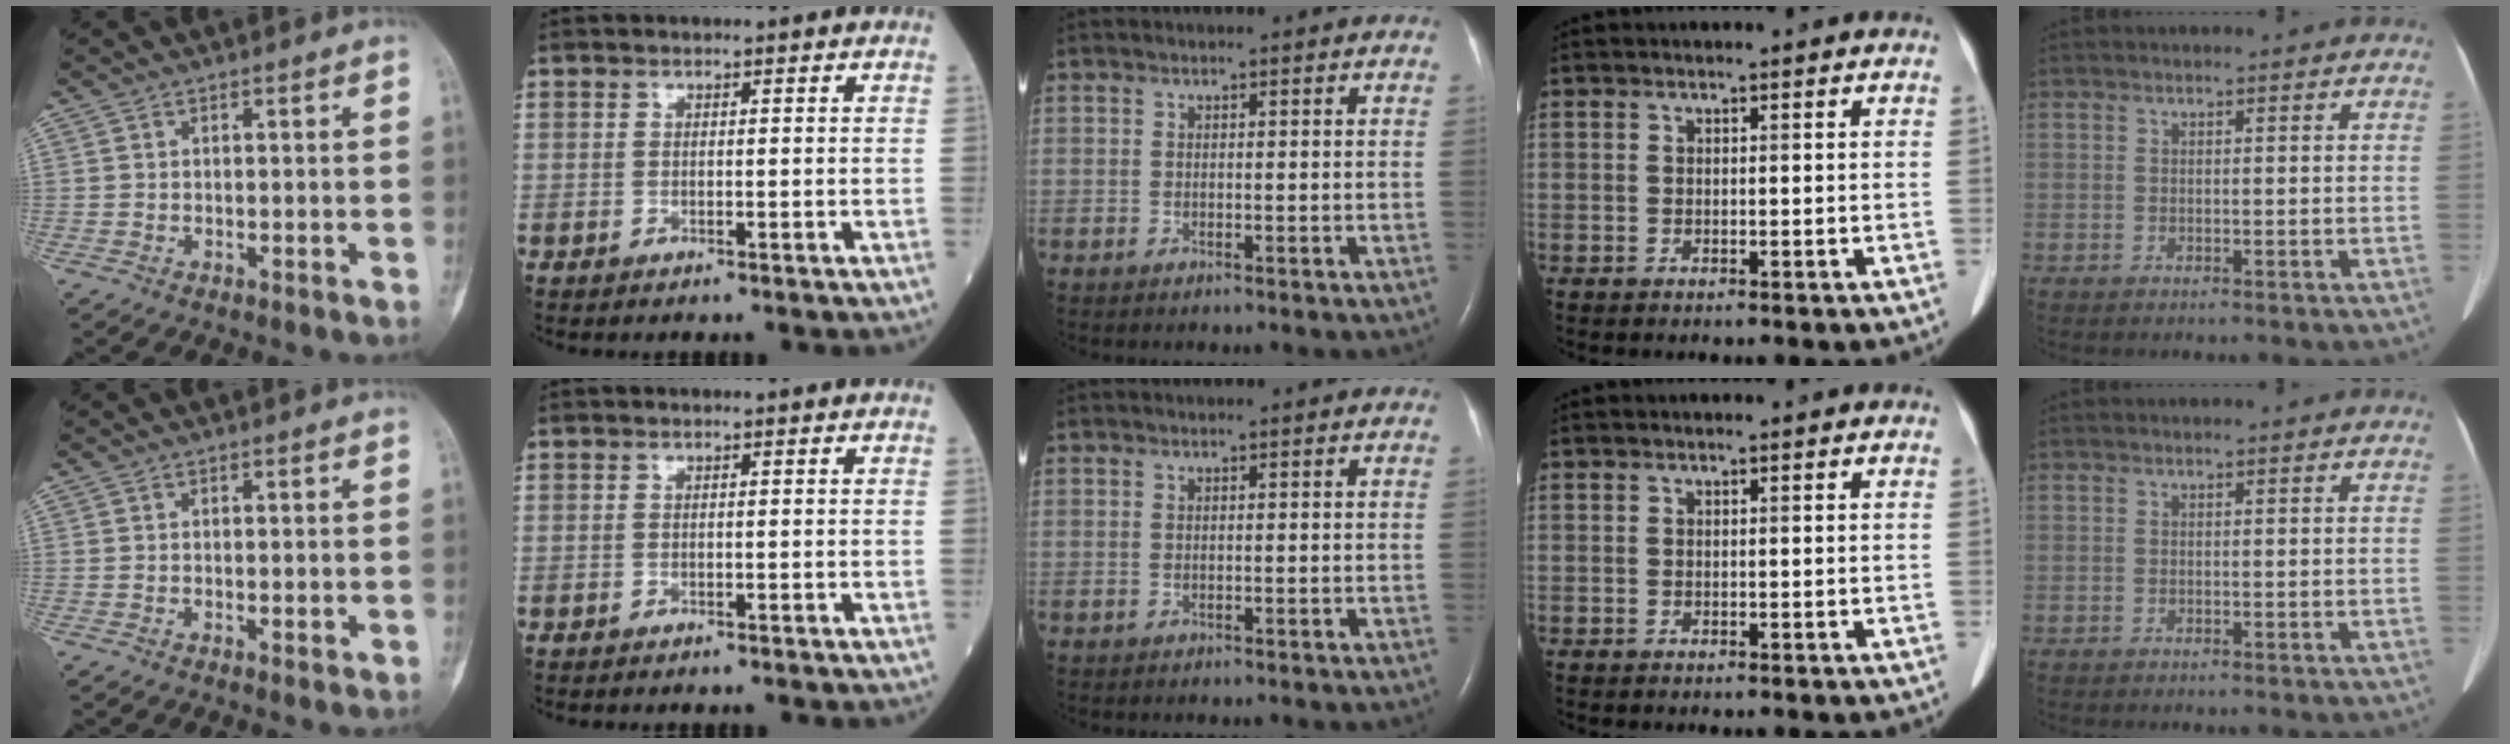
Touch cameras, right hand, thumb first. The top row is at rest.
{"thumb": {"total": 1.7, "force": [-0.3, 0.6, 1.5], "torque": [-0.021, -0.004, -0.001]}, "index": {"total": 1.0, "force": [-0.9, 0.2, 0.4], "torque": [-0.012, -0.003, -0.011]}}